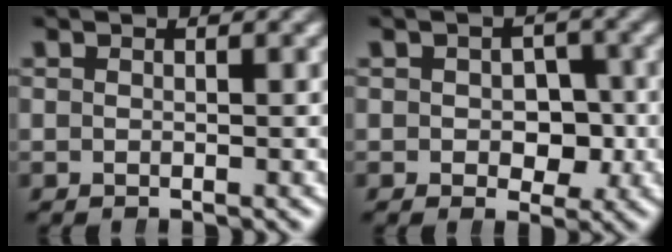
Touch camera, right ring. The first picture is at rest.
{"total": 3.5, "force": [-0.5, 2.8, 1.9], "torque": [-0.017, -0.008, -0.004]}